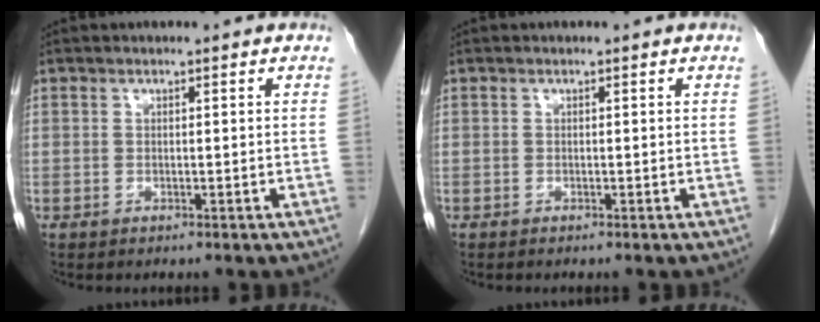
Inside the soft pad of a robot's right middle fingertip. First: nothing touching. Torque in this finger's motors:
{"motor_torque": [0.19, -0.12, 0.04, 0.01]}